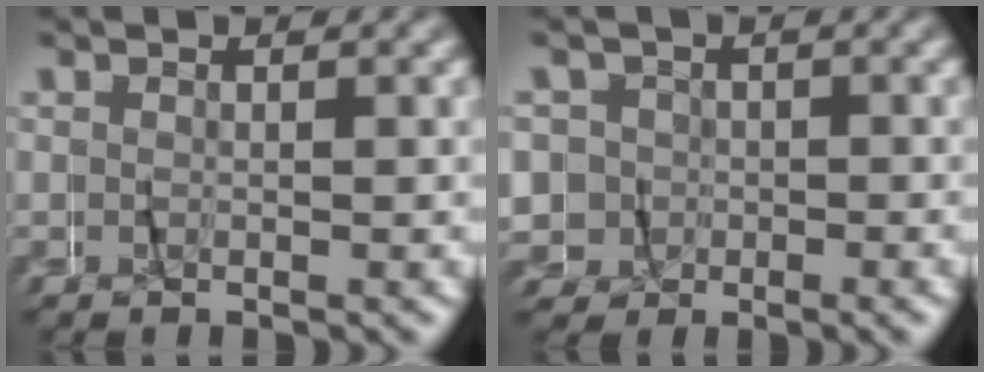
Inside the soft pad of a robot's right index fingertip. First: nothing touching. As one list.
[{"total": 7.7, "force": [-0.1, 7.5, 1.8], "torque": [-0.055, -0.008, -0.013]}]